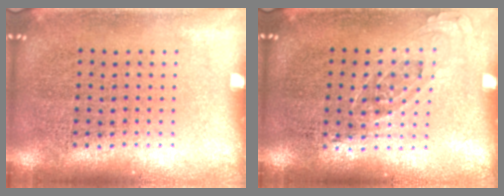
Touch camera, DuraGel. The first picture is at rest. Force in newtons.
{"total": 0.6, "press": 0.6, "slide": 0.3}